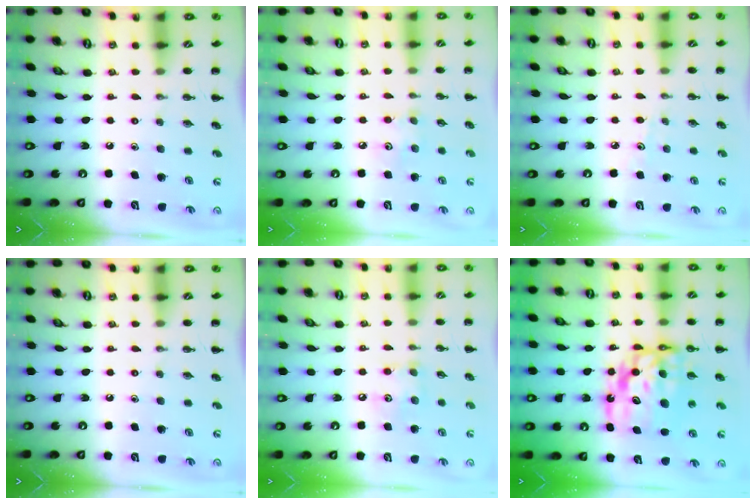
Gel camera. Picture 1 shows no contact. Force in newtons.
{"total": 3.5, "press": 3.4, "slide": 0.6}
{"total": 2.8, "press": 2.6, "slide": 0.9}
{"total": 0.0}
{"total": 5.8, "press": 5.8, "slide": 0.5}
{"total": 14.0, "press": 13.5, "slide": 3.8}